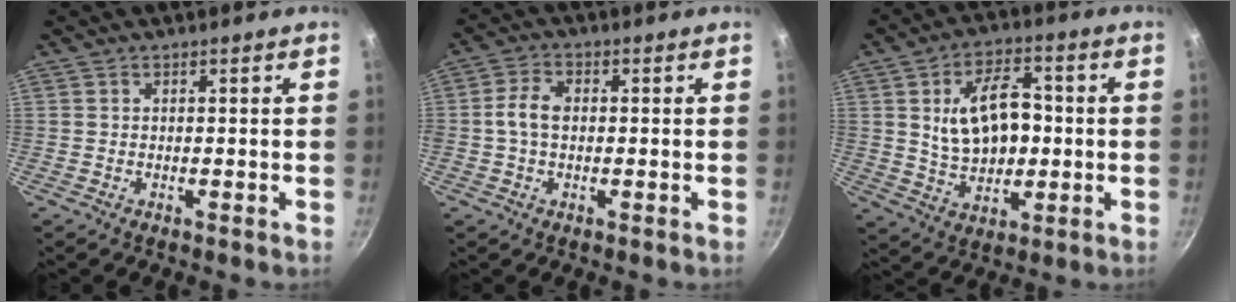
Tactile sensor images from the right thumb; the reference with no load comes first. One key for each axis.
{"total": 5.2, "fx": 0.1, "fy": 3.2, "fz": 4.1, "tx": -0.084, "ty": 0.014, "tz": -0.006}
{"total": 13.5, "fx": 1.1, "fy": 8.5, "fz": 10.4, "tx": -0.146, "ty": 0.006, "tz": 0.026}